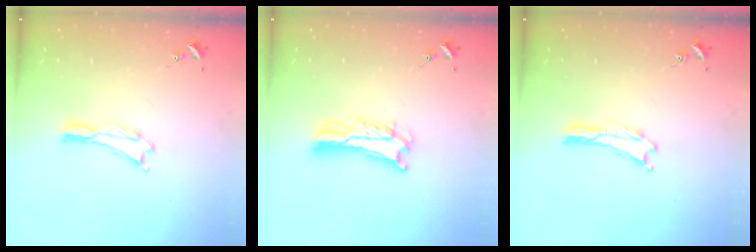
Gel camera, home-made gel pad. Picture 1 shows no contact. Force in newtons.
{"total": 4.9, "press": 4.8, "slide": 0.5}
{"total": 0.0}